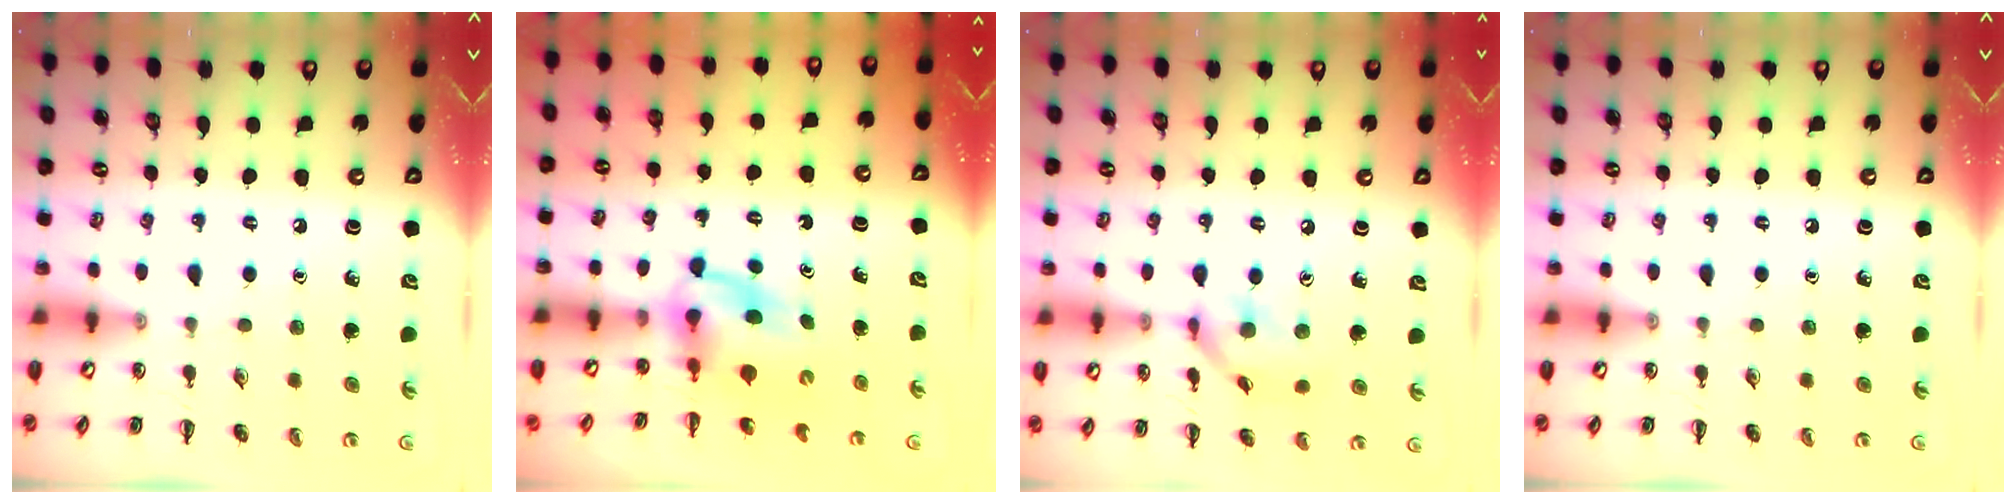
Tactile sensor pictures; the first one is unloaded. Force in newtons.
{"total": 5.8, "press": 5.8, "slide": 1.0}
{"total": 10.7, "press": 10.7, "slide": 1.2}
{"total": 0.0}